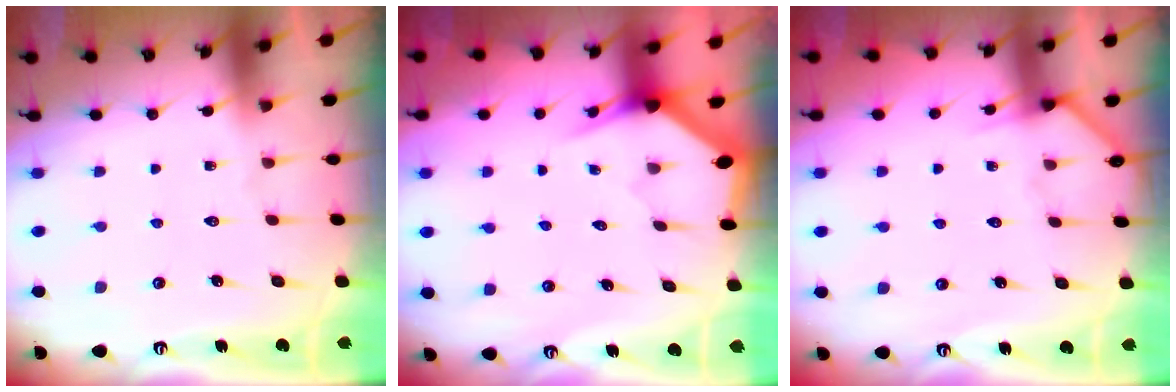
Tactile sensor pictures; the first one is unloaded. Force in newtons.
{"total": 3.2, "press": 3.2, "slide": 0.1}
{"total": 4.9, "press": 4.9, "slide": 0.4}